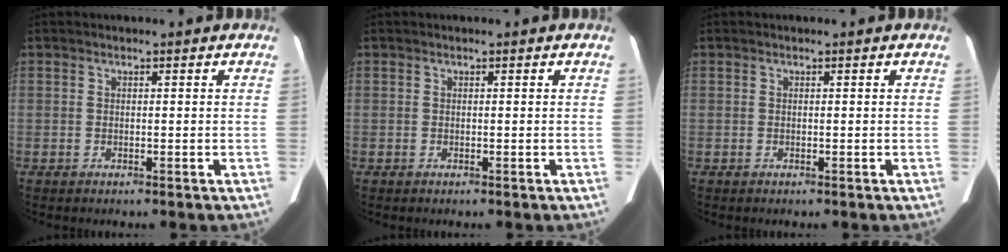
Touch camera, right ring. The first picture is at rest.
{"total": 0.0}
{"total": 0.0}